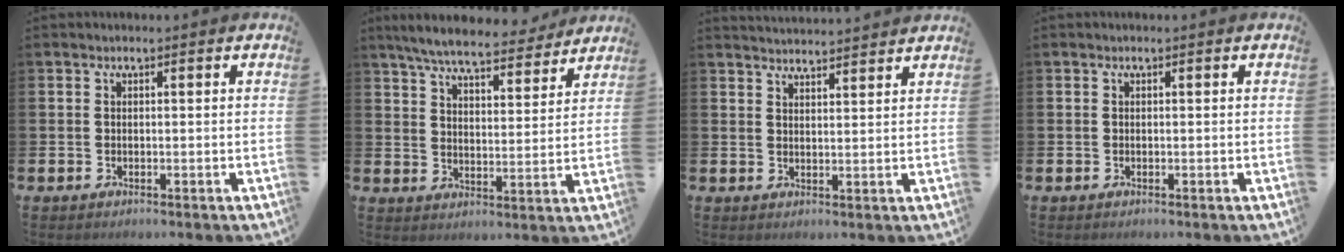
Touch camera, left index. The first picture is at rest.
{"total": 7.2, "force": [6.7, 1.3, 2.4], "torque": [-0.067, -0.037, 0.114]}
{"total": 3.4, "force": [3.3, -0.1, -0.2], "torque": [0.001, -0.022, 0.060]}
{"total": 0.0}